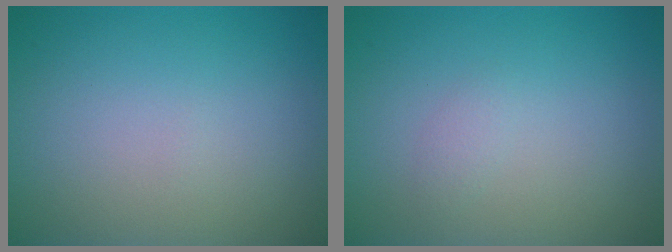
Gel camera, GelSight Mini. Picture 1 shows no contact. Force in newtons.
{"total": 0.7, "press": 0.7, "slide": 0.0}